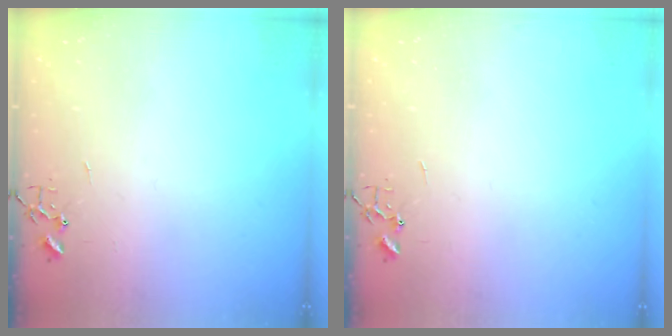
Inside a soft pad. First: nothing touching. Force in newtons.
{"total": 0.0}